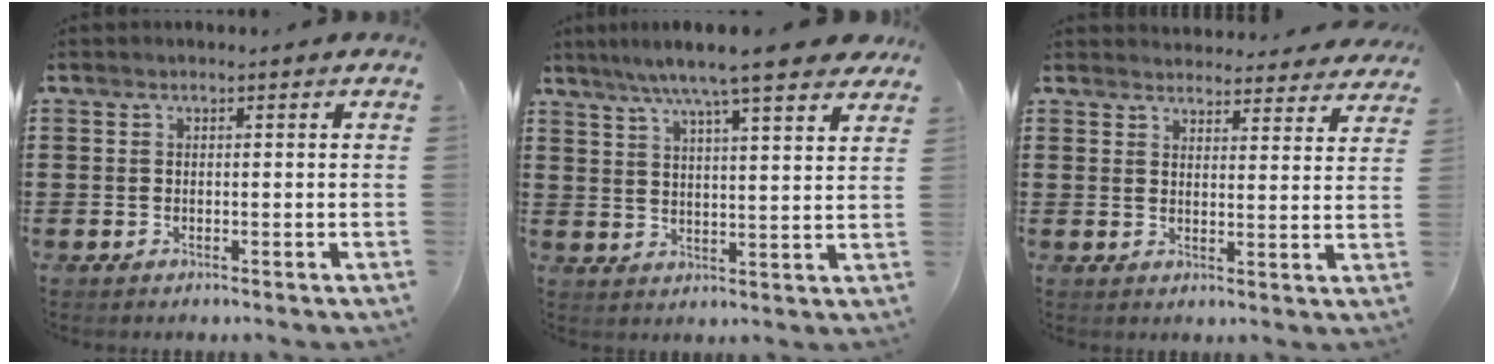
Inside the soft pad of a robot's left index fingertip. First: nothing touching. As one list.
[{"total": 8.2, "force": [6.7, 0.2, 4.6], "torque": [-0.104, -0.023, 0.114]}, {"total": 3.8, "force": [3.8, 0.4, 0.2], "torque": [-0.010, -0.021, 0.067]}]